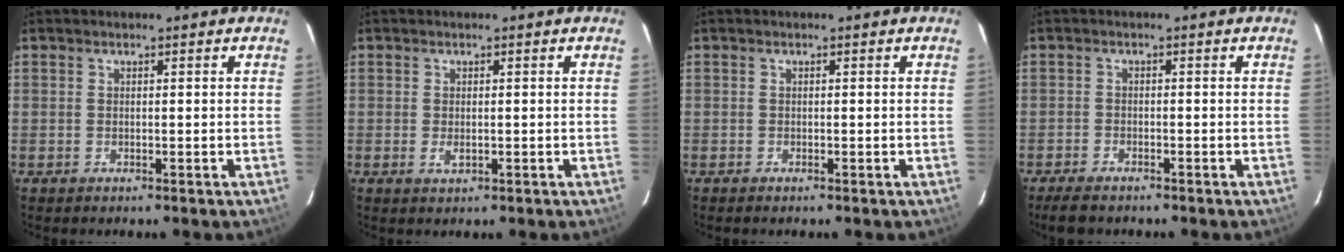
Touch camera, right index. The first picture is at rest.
{"total": 1.5, "force": [-0.4, 0.8, 1.3], "torque": [-0.023, -0.001, -0.005]}
{"total": 0.0}
{"total": 4.1, "force": [-3.5, 1.4, 1.7], "torque": [-0.050, -0.009, -0.062]}